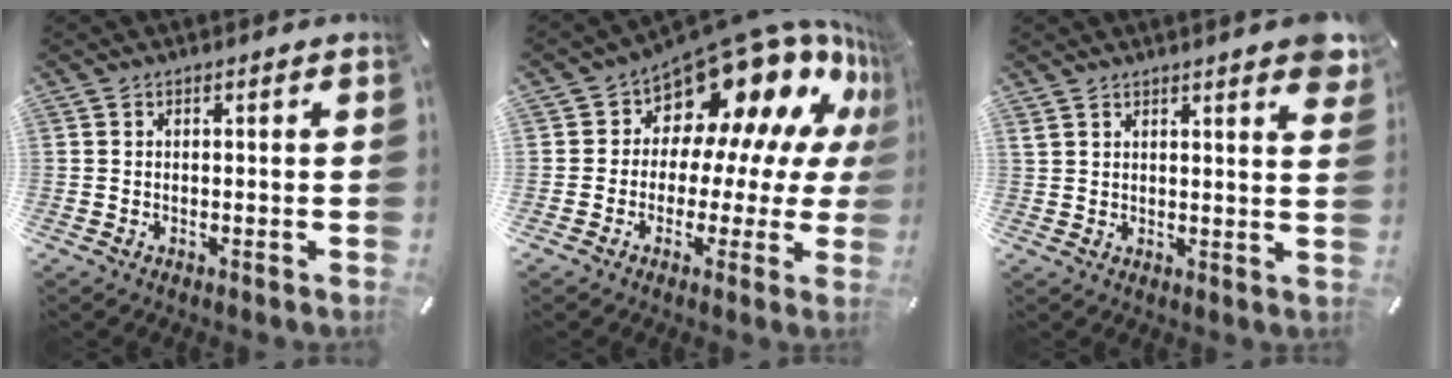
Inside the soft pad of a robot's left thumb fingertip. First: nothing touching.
{"total": 15.7, "force": [11.3, 8.4, 6.9], "torque": [-0.109, -0.107, 0.197]}
{"total": 4.6, "force": [3.5, 0.9, 2.8], "torque": [-0.040, -0.020, 0.060]}